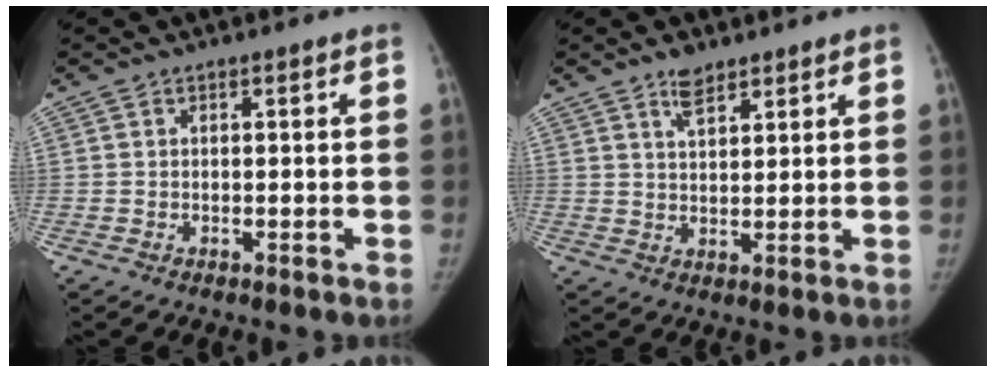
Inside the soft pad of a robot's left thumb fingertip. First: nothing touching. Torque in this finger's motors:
{"motor_torque": [0.06, -0.38, 0.16, 0.30, 0.03]}